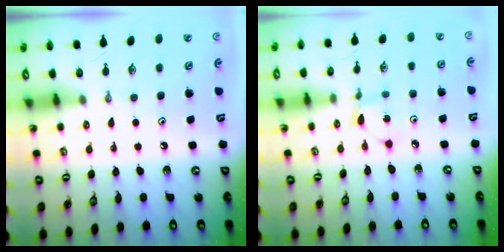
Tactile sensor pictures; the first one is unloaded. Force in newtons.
{"total": 2.1, "press": 2.1, "slide": 0.2}